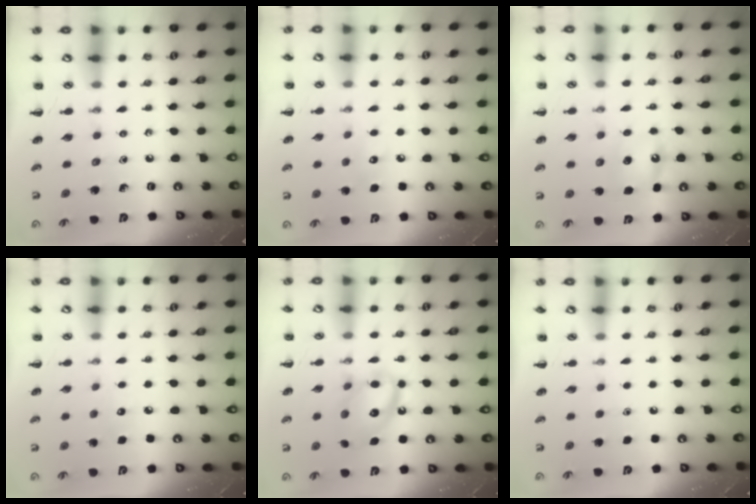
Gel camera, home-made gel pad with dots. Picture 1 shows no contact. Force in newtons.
{"total": 5.1, "press": 4.9, "slide": 1.3}
{"total": 5.4, "press": 5.0, "slide": 1.9}
{"total": 4.8, "press": 4.6, "slide": 1.2}
{"total": 13.2, "press": 13.1, "slide": 1.3}
{"total": 1.7, "press": 1.7, "slide": 0.1}